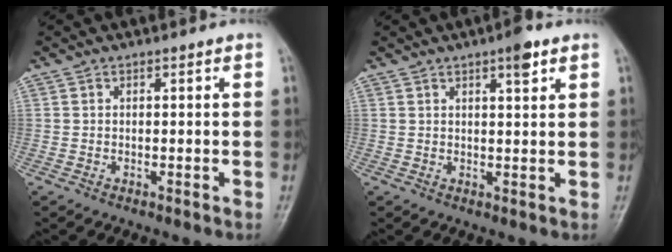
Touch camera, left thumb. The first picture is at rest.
{"total": 3.9, "force": [2.3, 1.0, 3.0], "torque": [-0.039, -0.010, 0.031]}